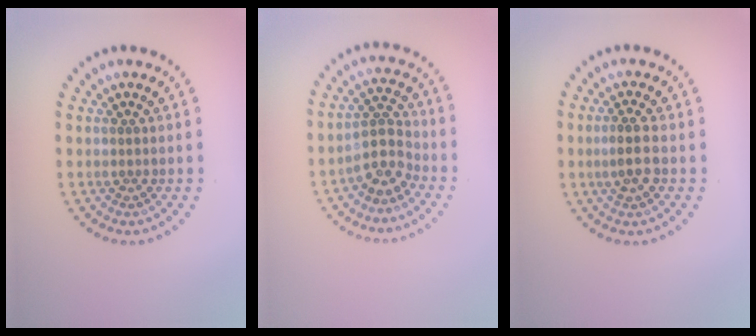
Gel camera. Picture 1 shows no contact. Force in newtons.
{"total": 3.0, "press": 2.3, "slide": 1.9}
{"total": 2.4, "press": 2.4, "slide": 0.7}